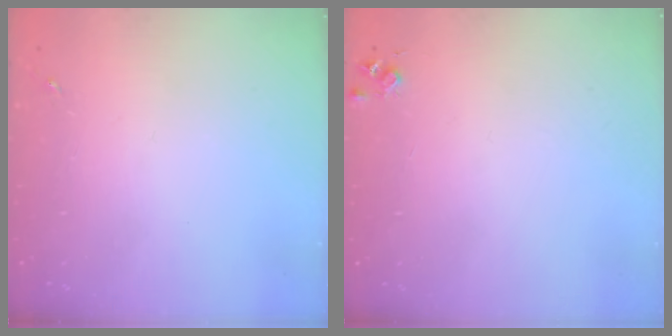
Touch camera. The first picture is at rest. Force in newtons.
{"total": 4.4, "press": 4.4, "slide": 0.5}